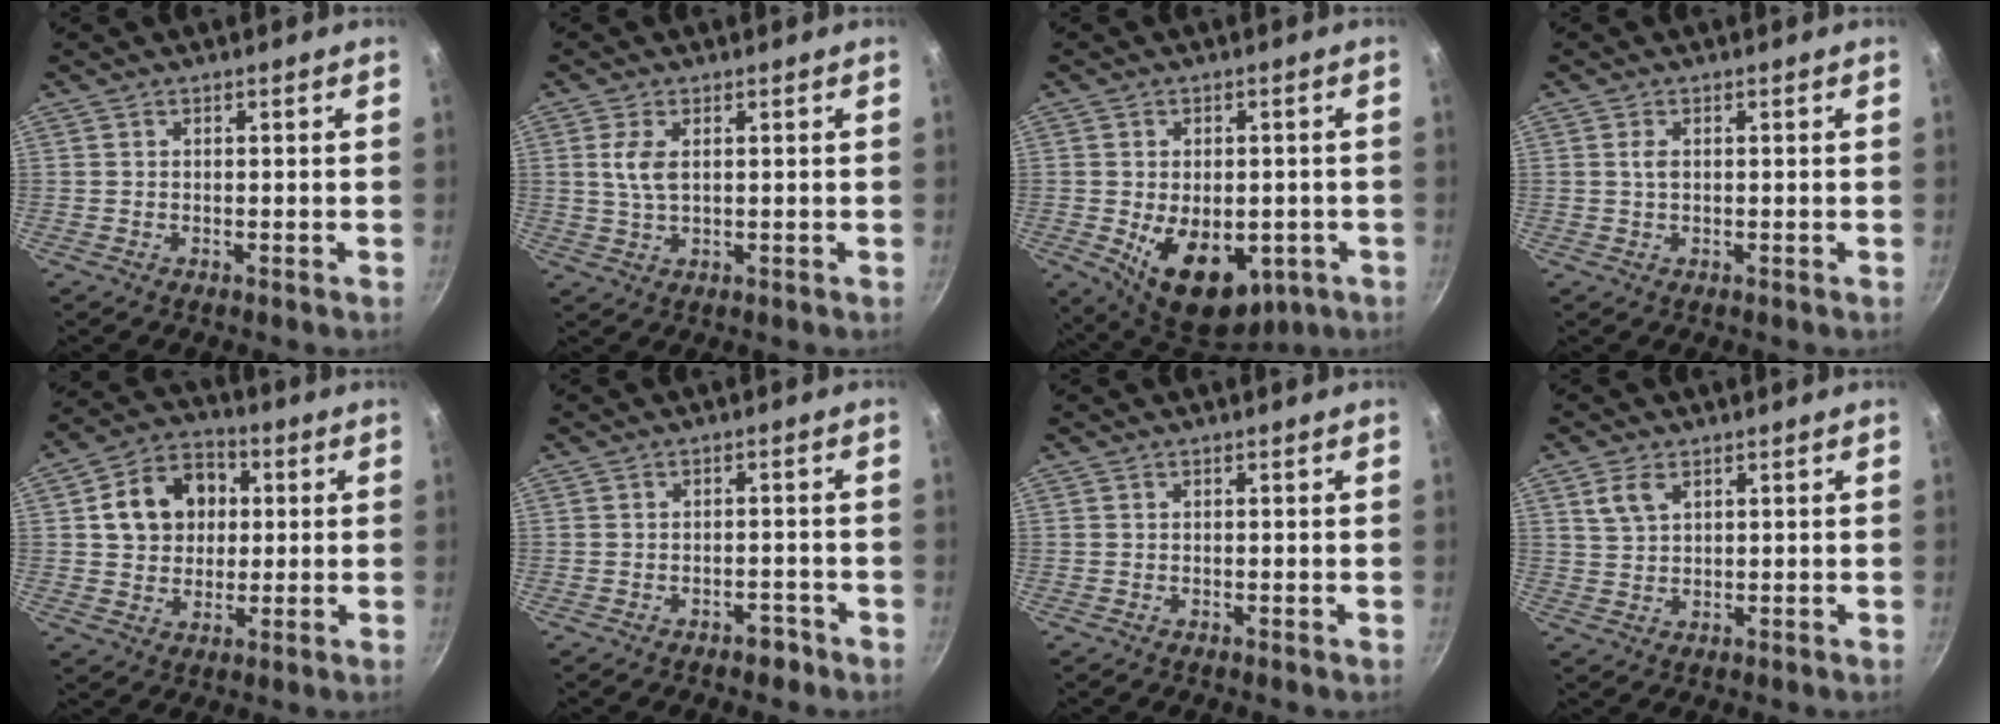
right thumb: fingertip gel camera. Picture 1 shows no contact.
{"total": 4.2, "force": [1.0, 2.1, 3.6], "torque": [-0.073, -0.003, 0.020]}
{"total": 15.1, "force": [-4.0, 9.5, 11.1], "torque": [-0.130, -0.009, -0.037]}
{"total": 1.4, "force": [0.2, 0.8, 1.2], "torque": [-0.023, 0.002, 0.003]}
{"total": 12.9, "force": [2.4, 10.4, 7.1], "torque": [-0.091, 0.020, 0.033]}
{"total": 2.4, "force": [-1.8, 1.3, 1.0], "torque": [0.000, 0.026, -0.013]}
{"total": 0.0}
{"total": 4.2, "force": [2.1, 2.5, 2.6], "torque": [-0.043, -0.003, 0.044]}